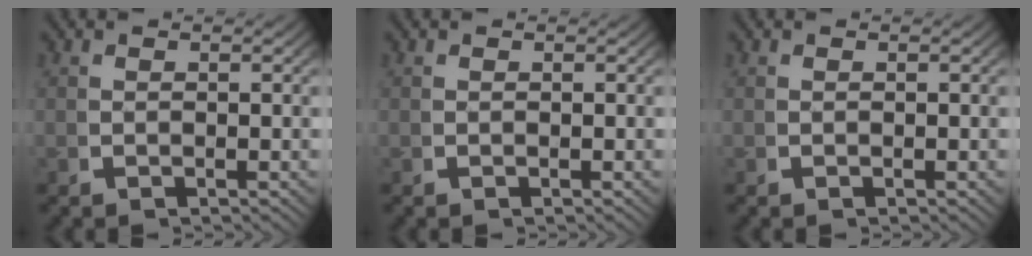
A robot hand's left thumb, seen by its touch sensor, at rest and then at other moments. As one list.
[{"total": 0.0}, {"total": 0.0}]